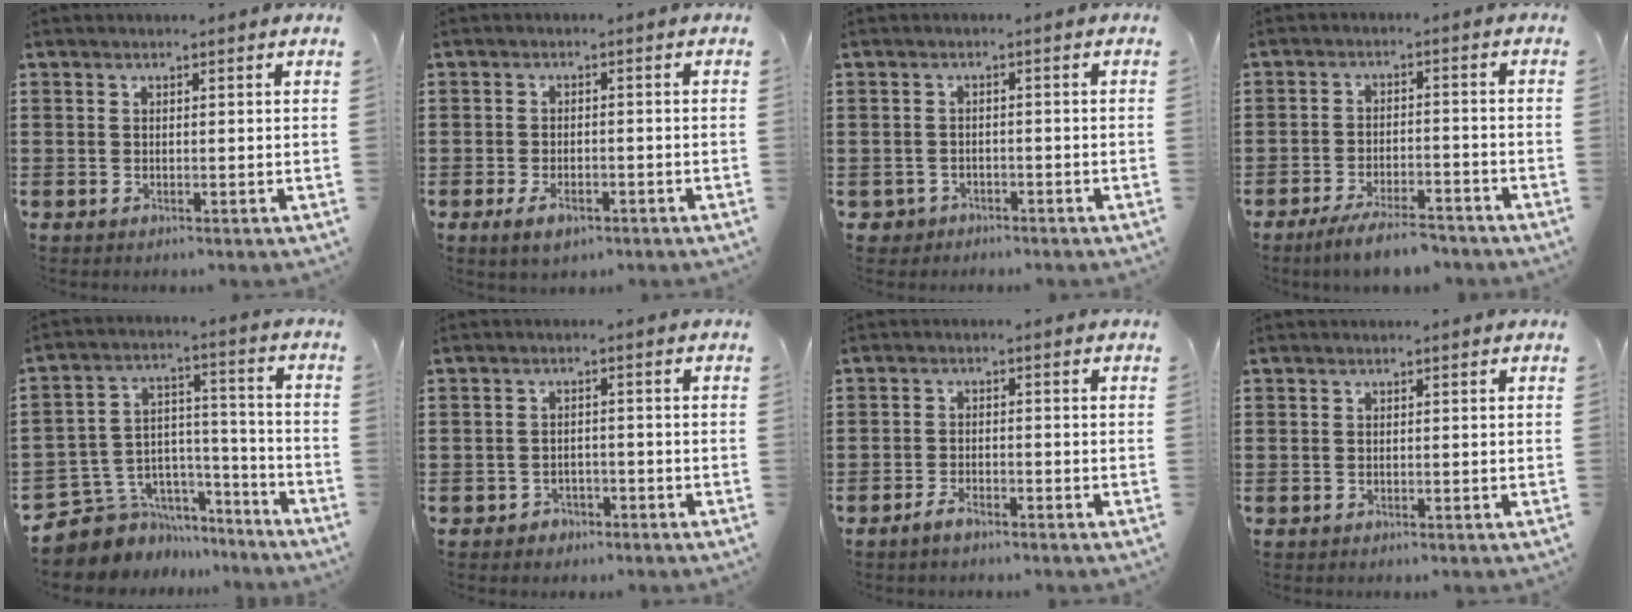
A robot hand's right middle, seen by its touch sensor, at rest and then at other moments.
{"total": 3.1, "force": [-1.8, 1.5, 2.0], "torque": [-0.042, -0.002, -0.034]}
{"total": 1.6, "force": [-1.4, 0.9, -0.1], "torque": [-0.006, -0.001, -0.031]}
{"total": 5.4, "force": [-4.7, 0.7, 2.5], "torque": [-0.054, -0.006, -0.091]}
{"total": 7.1, "force": [-5.3, 4.6, 0.6], "torque": [-0.036, 0.000, -0.099]}
{"total": 1.9, "force": [-1.7, 0.8, 0.0], "torque": [-0.009, 0.000, -0.038]}
{"total": 2.6, "force": [-2.1, 0.8, 1.3], "torque": [-0.032, 0.001, -0.042]}
{"total": 0.0}